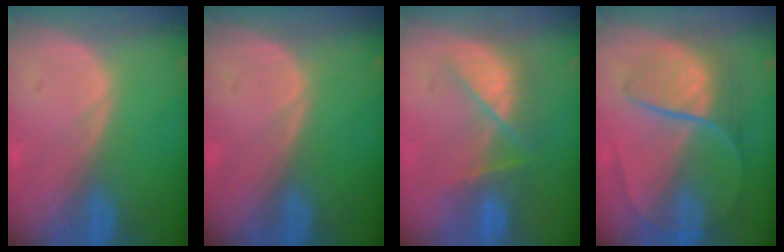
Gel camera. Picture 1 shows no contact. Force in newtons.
{"total": 0.0}
{"total": 6.9, "press": 6.9, "slide": 1.1}
{"total": 8.5, "press": 7.4, "slide": 4.1}